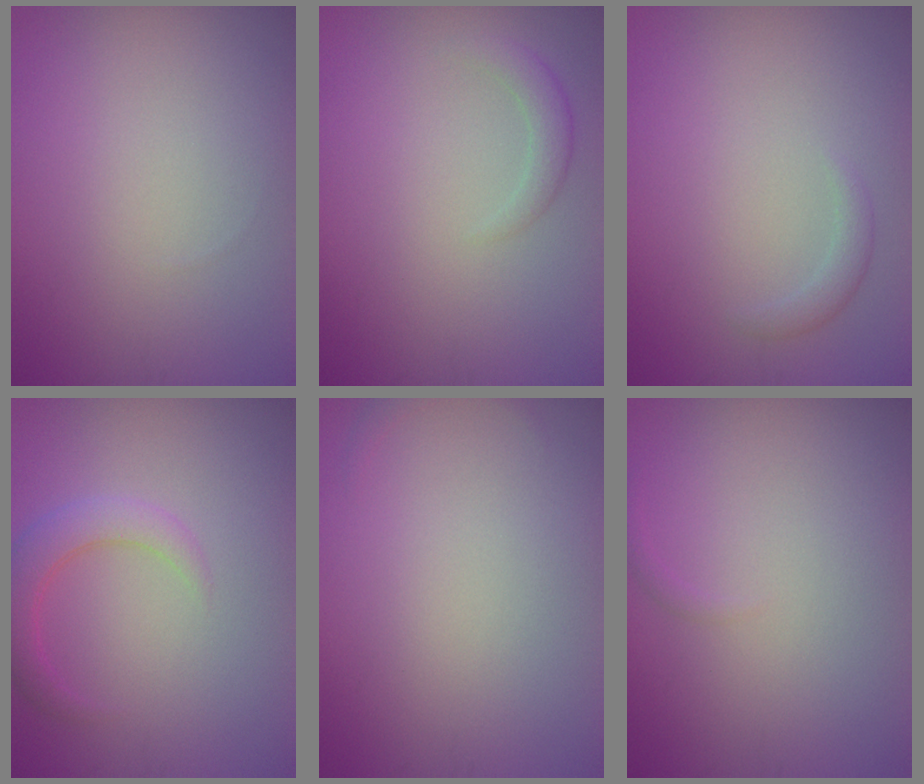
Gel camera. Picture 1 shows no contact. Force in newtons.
{"total": 1.5, "press": 1.5, "slide": 0.1}
{"total": 1.2, "press": 1.2, "slide": 0.1}
{"total": 3.0, "press": 3.0, "slide": 0.2}
{"total": 0.6, "press": 0.6, "slide": 0.1}
{"total": 0.5, "press": 0.5, "slide": 0.1}